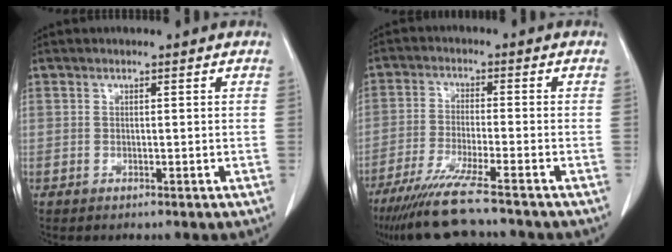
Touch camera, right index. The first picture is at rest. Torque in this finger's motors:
{"motor_torque": [1.10, -1.04, 0.27, 0.15]}